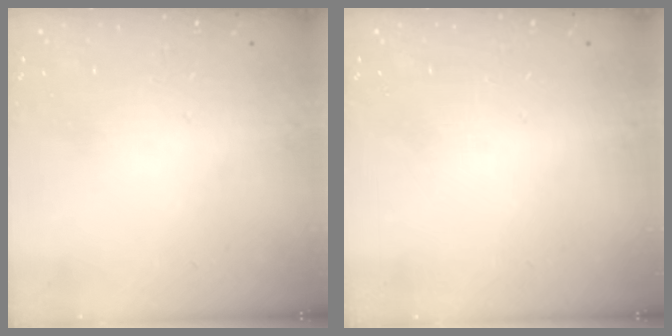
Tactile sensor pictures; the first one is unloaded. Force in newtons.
{"total": 0.0}